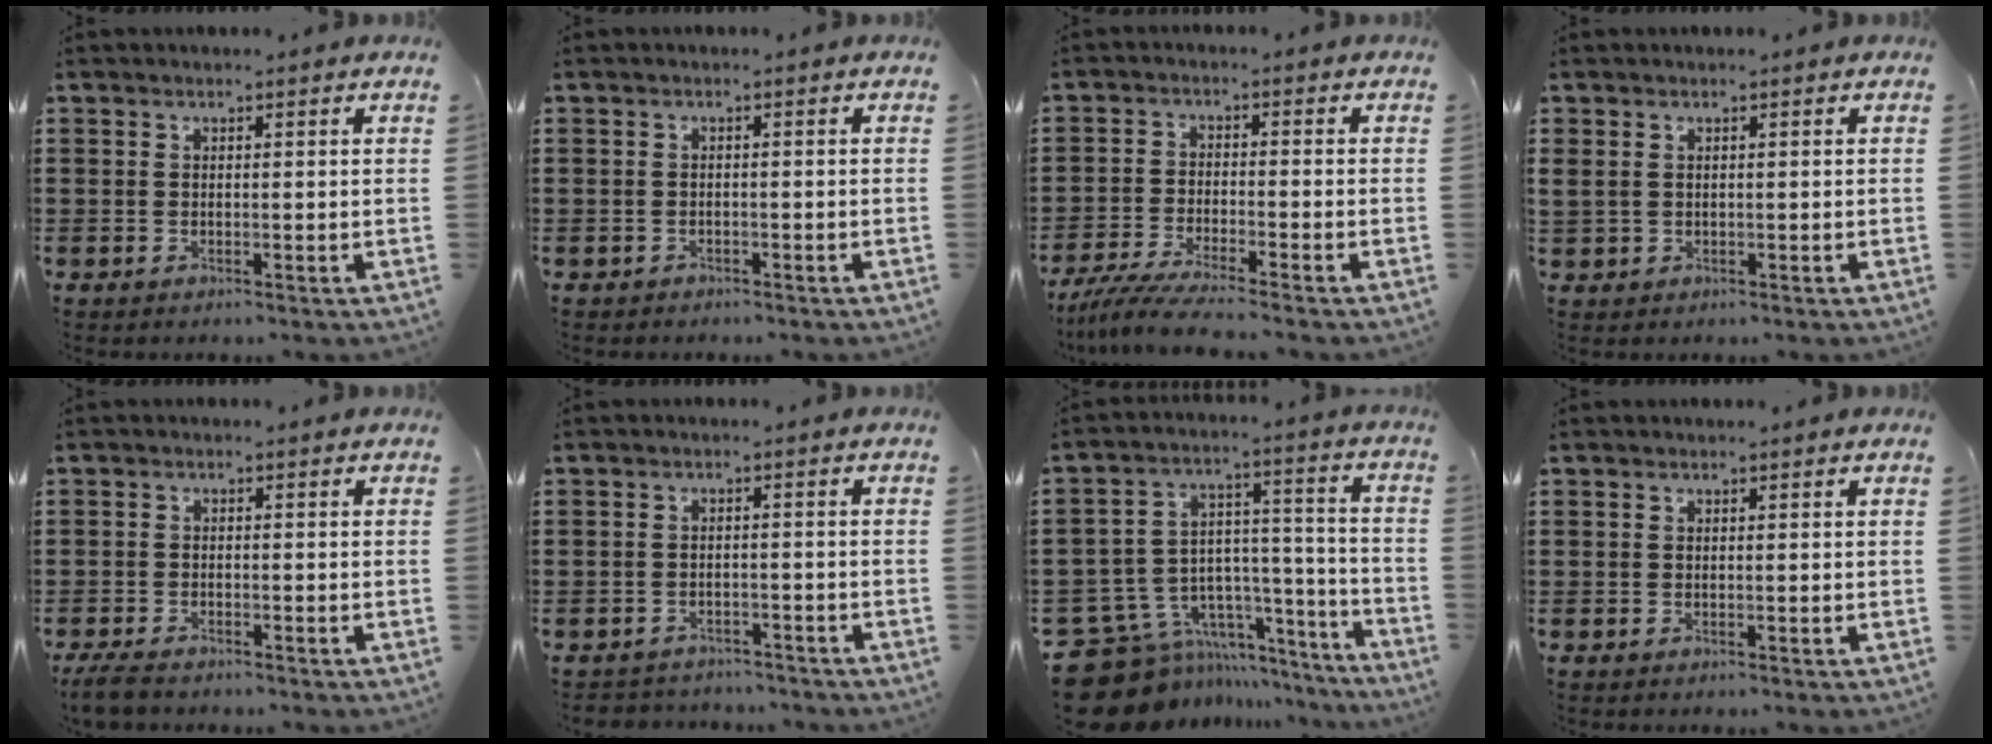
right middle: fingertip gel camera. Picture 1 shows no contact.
{"total": 0.7, "force": [-0.6, 0.4, -0.1], "torque": [0.000, 0.002, -0.016]}
{"total": 5.0, "force": [-4.6, -0.3, 2.0], "torque": [-0.054, -0.022, -0.093]}
{"total": 1.1, "force": [0.5, 0.8, 0.4], "torque": [-0.012, 0.005, 0.010]}
{"total": 2.3, "force": [-2.1, 0.5, 0.9], "torque": [-0.023, 0.000, -0.044]}
{"total": 2.2, "force": [-2.1, 0.4, -0.2], "torque": [-0.005, -0.003, -0.047]}
{"total": 10.1, "force": [-7.5, 6.3, 2.1], "torque": [-0.071, 0.010, -0.136]}
{"total": 0.0}